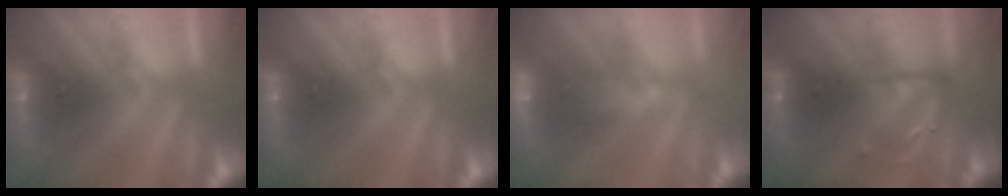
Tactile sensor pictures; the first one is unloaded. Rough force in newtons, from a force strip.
{"total": 0.0}
{"total": 9.2}
{"total": 3.4}